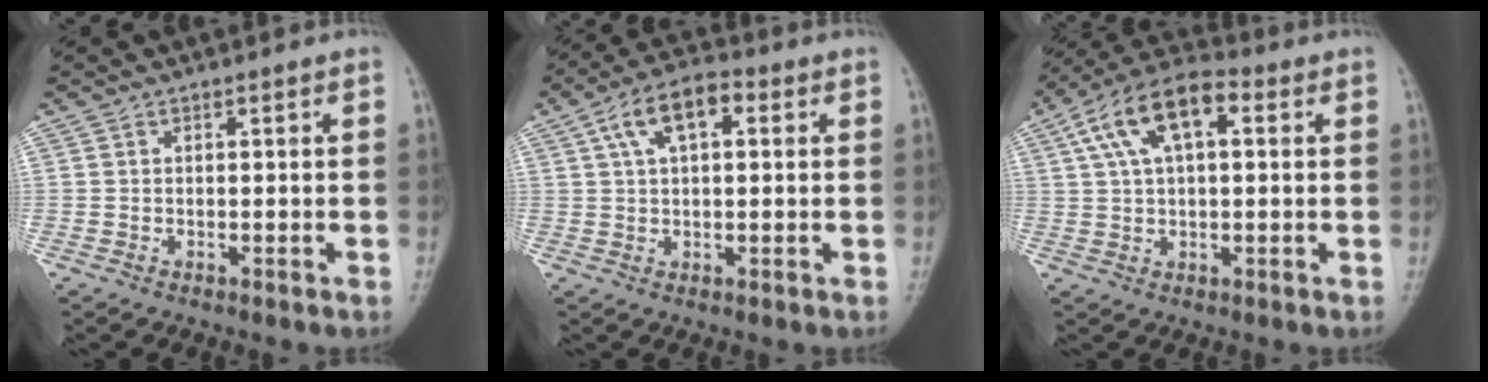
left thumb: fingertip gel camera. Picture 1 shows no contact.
{"total": 9.1, "force": [2.9, 4.6, 7.2], "torque": [-0.124, 0.024, 0.042]}
{"total": 12.7, "force": [3.9, 6.4, 10.3], "torque": [-0.183, 0.031, 0.061]}